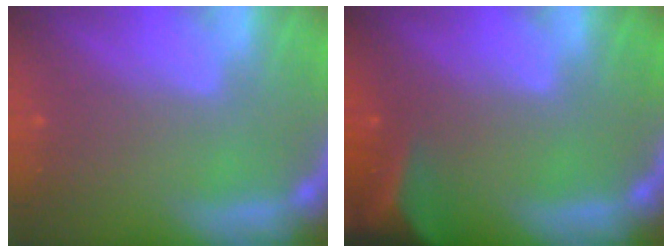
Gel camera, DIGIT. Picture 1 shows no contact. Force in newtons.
{"total": 7.5}